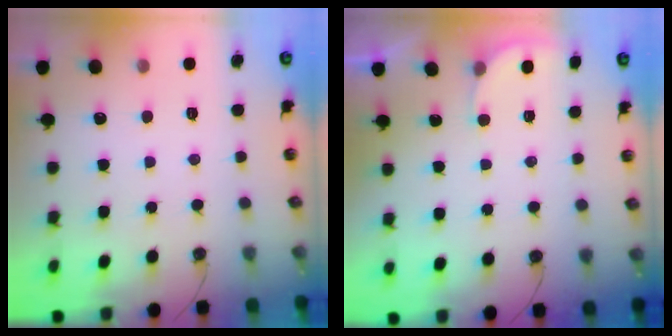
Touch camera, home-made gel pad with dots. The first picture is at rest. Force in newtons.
{"total": 2.7, "press": 2.7, "slide": 0.2}